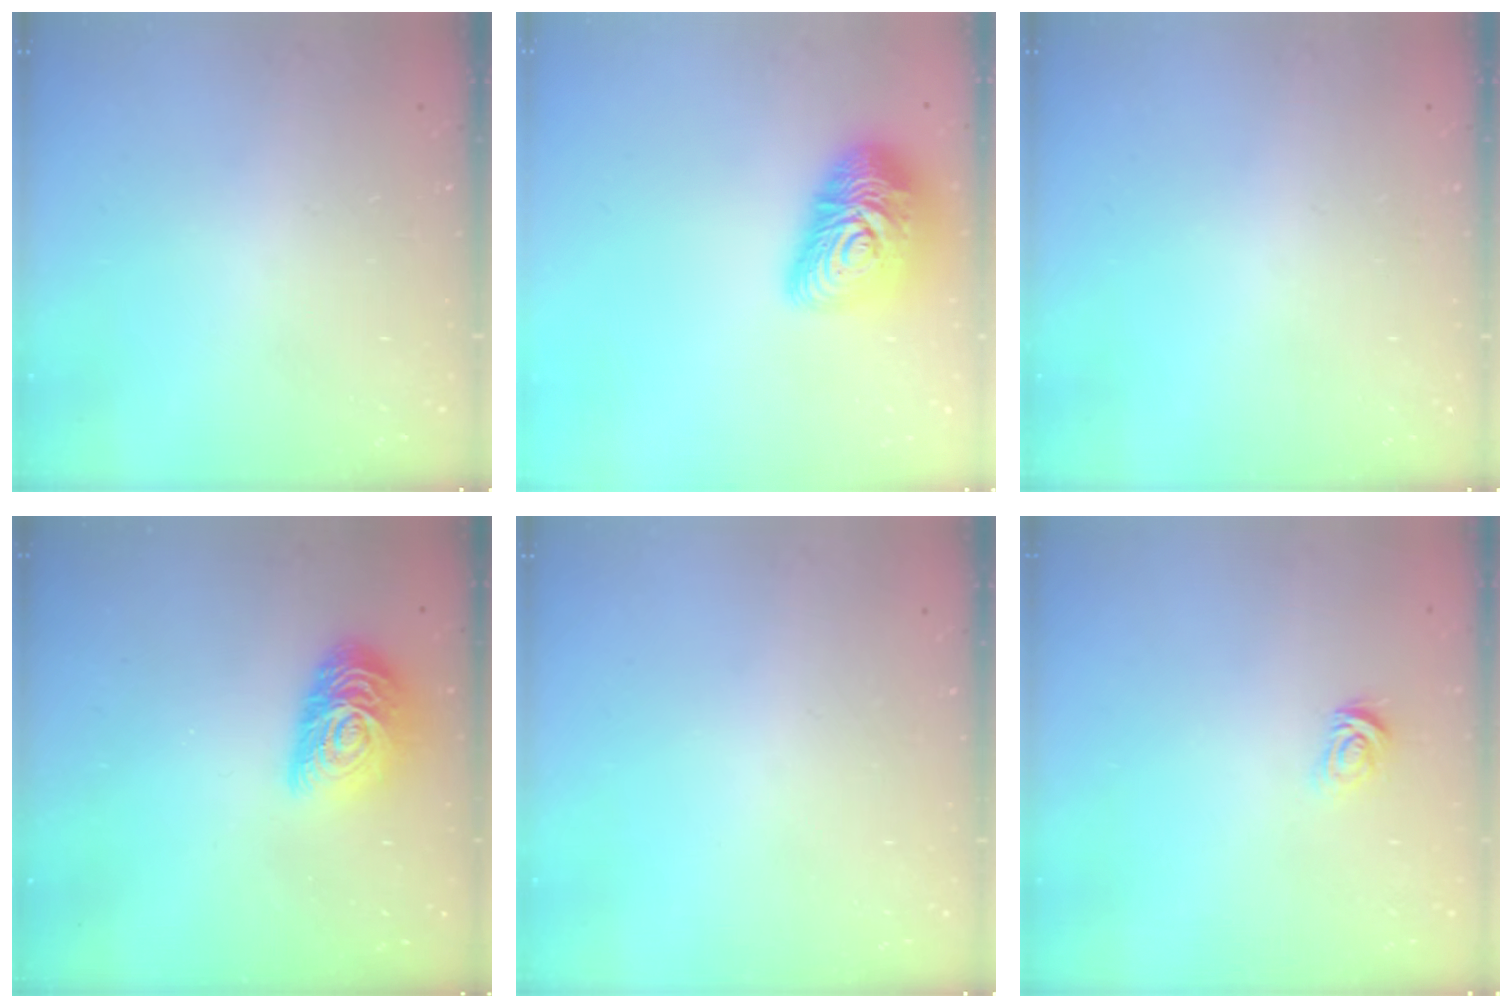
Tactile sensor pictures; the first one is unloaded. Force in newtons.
{"total": 17.7, "press": 17.7, "slide": 1.1}
{"total": 0.0}
{"total": 14.2, "press": 14.2, "slide": 1.1}
{"total": 0.0}
{"total": 2.6, "press": 2.6, "slide": 0.3}